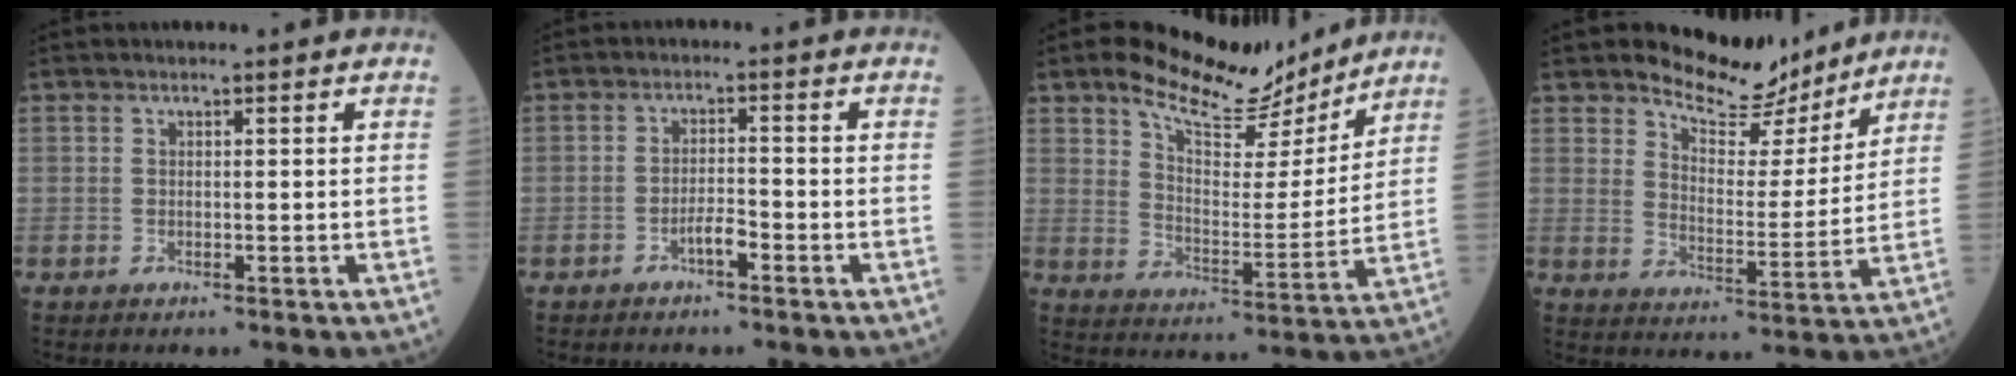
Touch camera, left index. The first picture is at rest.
{"total": 2.5, "force": [-1.6, 0.4, 1.9], "torque": [-0.032, 0.002, -0.031]}
{"total": 14.7, "force": [12.4, 4.0, 6.6], "torque": [-0.114, -0.005, 0.201]}
{"total": 9.7, "force": [8.9, 2.9, 2.5], "torque": [-0.041, -0.016, 0.140]}